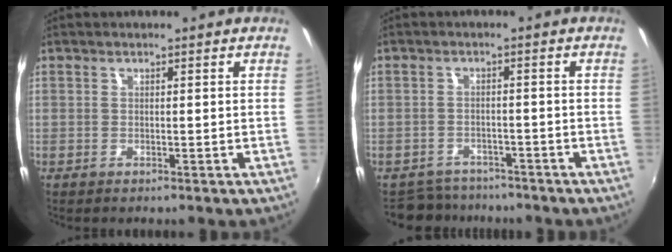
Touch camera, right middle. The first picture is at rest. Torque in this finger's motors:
{"motor_torque": [-0.31, -0.20, -0.04, -0.03]}